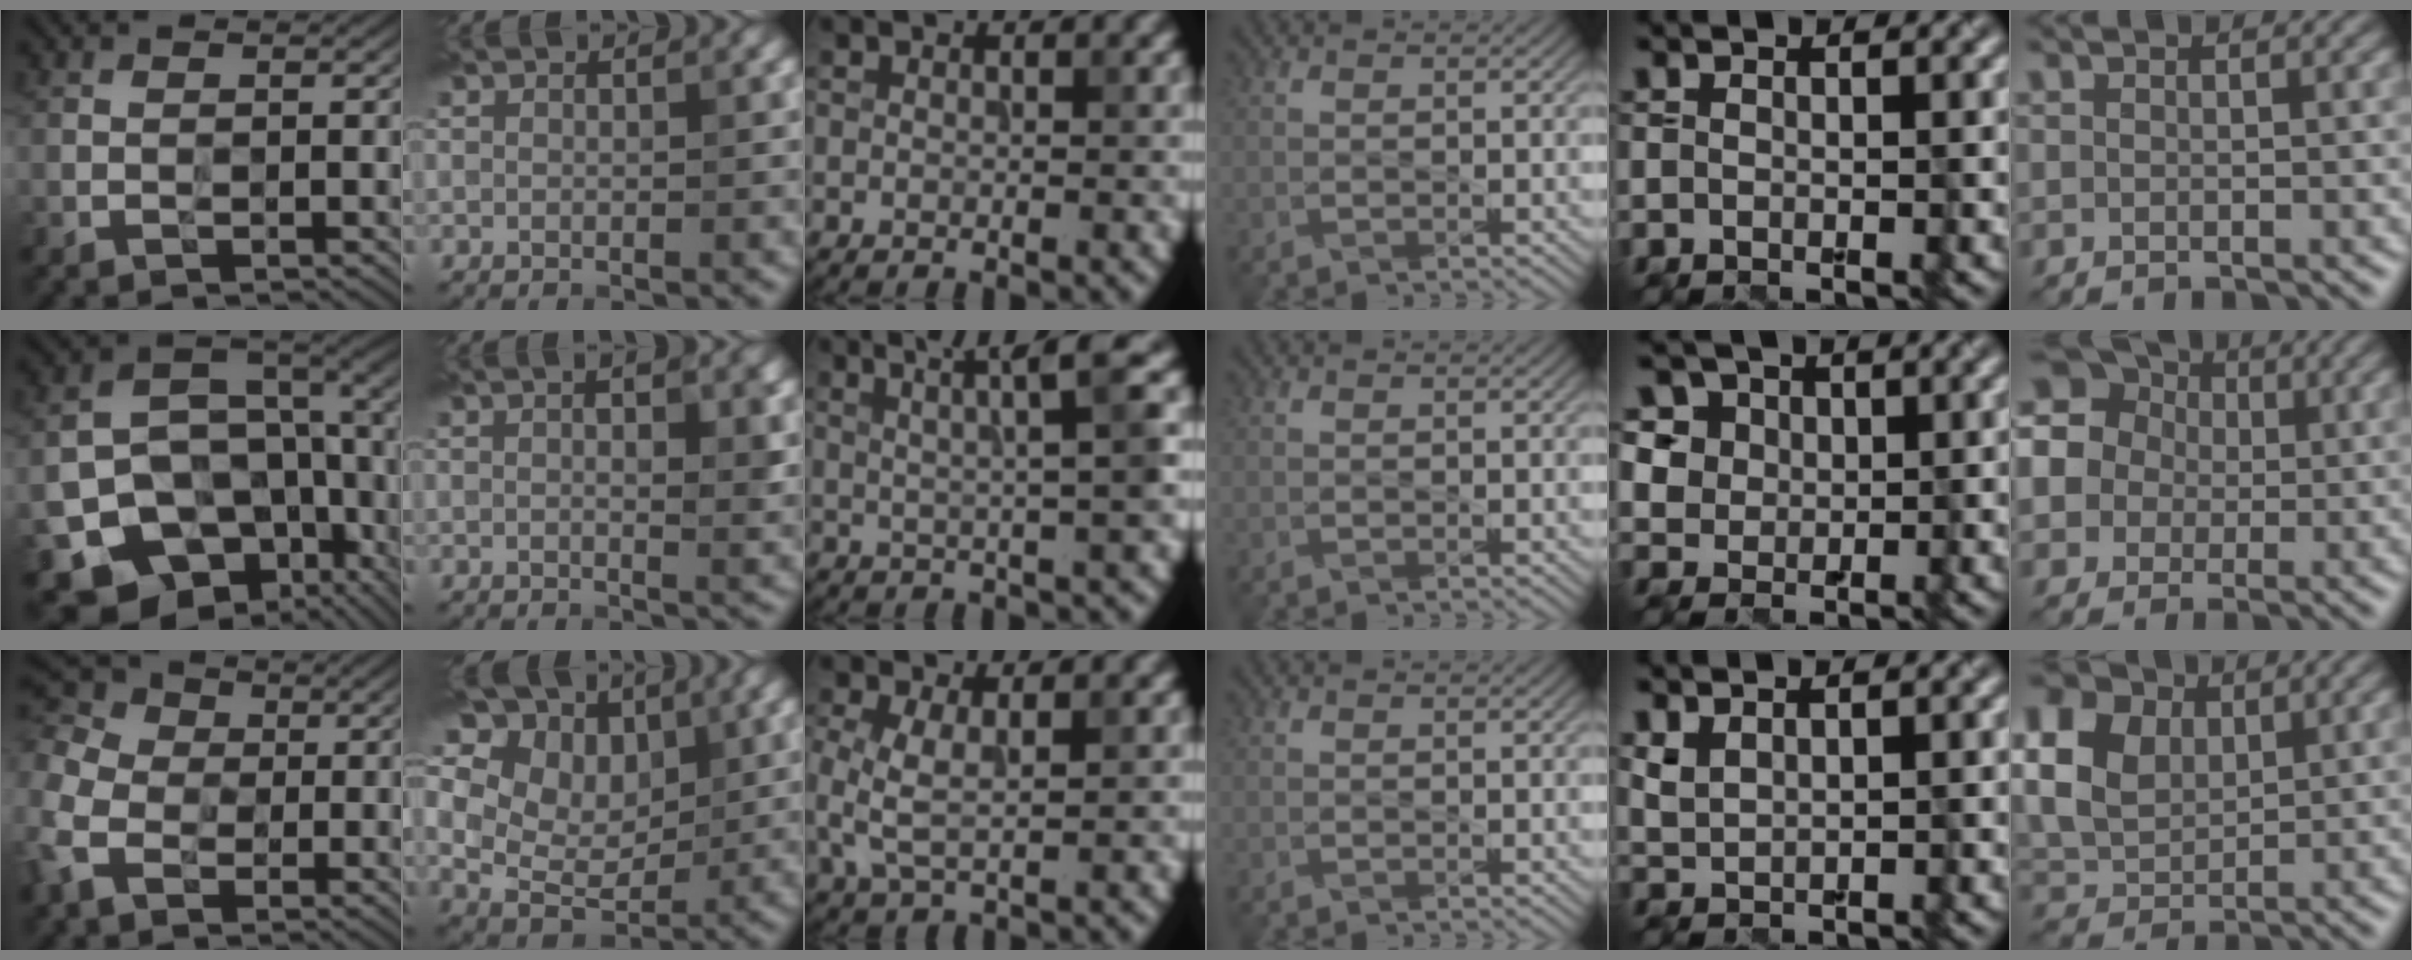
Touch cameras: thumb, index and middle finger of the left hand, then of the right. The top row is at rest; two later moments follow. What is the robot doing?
{"motion": "wipe", "object": "paper plate"}